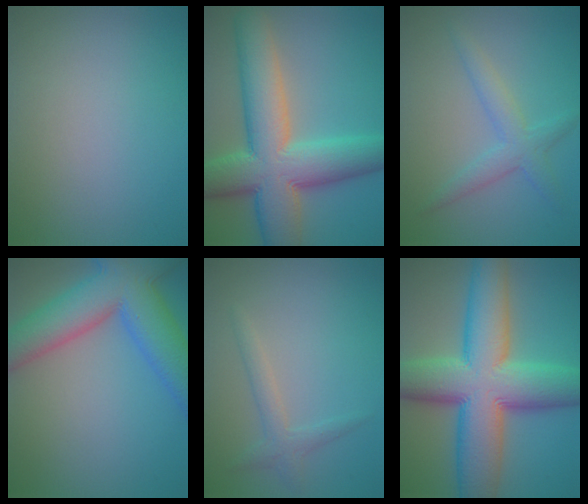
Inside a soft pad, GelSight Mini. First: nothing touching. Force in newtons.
{"total": 11.8, "press": 11.8, "slide": 0.9}
{"total": 2.8, "press": 2.8, "slide": 0.1}
{"total": 10.4, "press": 10.4, "slide": 0.5}
{"total": 1.9, "press": 1.9, "slide": 0.0}
{"total": 14.0, "press": 13.9, "slide": 0.5}